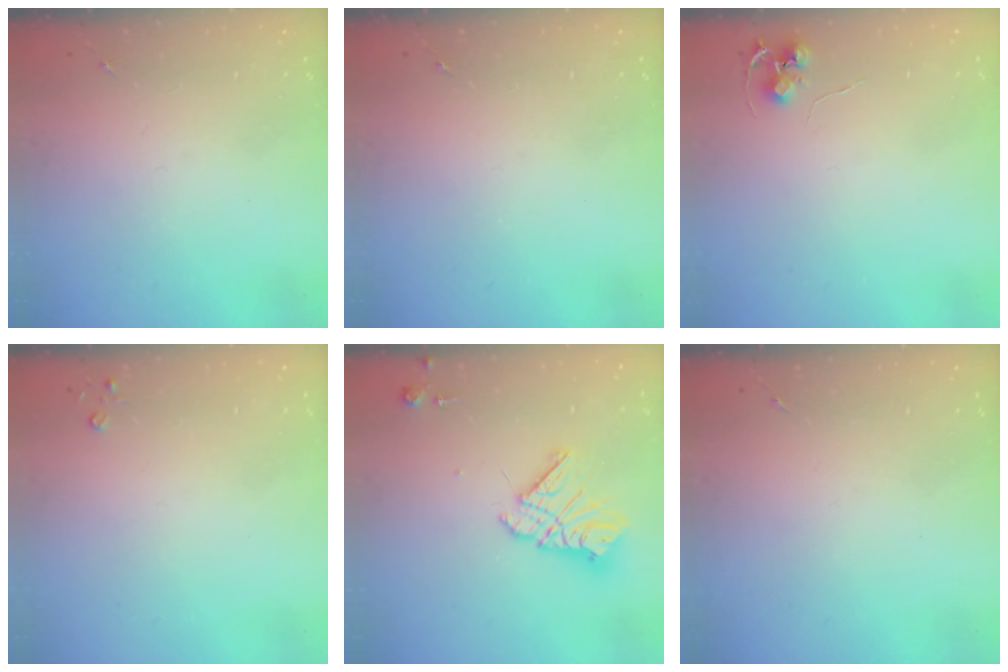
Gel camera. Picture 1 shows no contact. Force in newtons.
{"total": 0.0}
{"total": 5.6, "press": 5.6, "slide": 0.5}
{"total": 2.3, "press": 2.3, "slide": 0.3}
{"total": 14.4, "press": 14.3, "slide": 1.4}
{"total": 0.0}